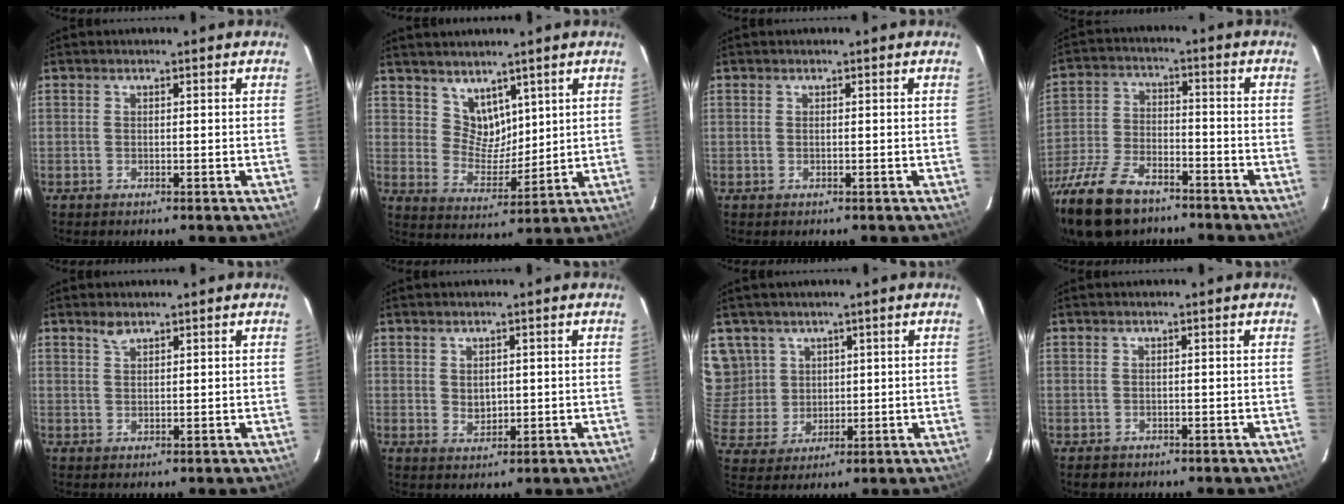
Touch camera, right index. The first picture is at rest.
{"total": 6.8, "force": [4.7, 4.6, 2.0], "torque": [-0.024, -0.001, 0.096]}
{"total": 0.0}
{"total": 18.6, "force": [-13.5, 8.1, 9.8], "torque": [-0.232, -0.029, -0.247]}
{"total": 1.7, "force": [1.4, 0.6, 0.8], "torque": [-0.012, 0.002, 0.026]}
{"total": 2.8, "force": [0.6, 2.2, 1.6], "torque": [-0.024, 0.001, 0.016]}
{"total": 9.1, "force": [4.8, 7.4, 2.0], "torque": [-0.040, 0.010, 0.111]}
{"total": 1.6, "force": [-0.7, 1.4, 0.2], "torque": [-0.005, 0.000, -0.006]}